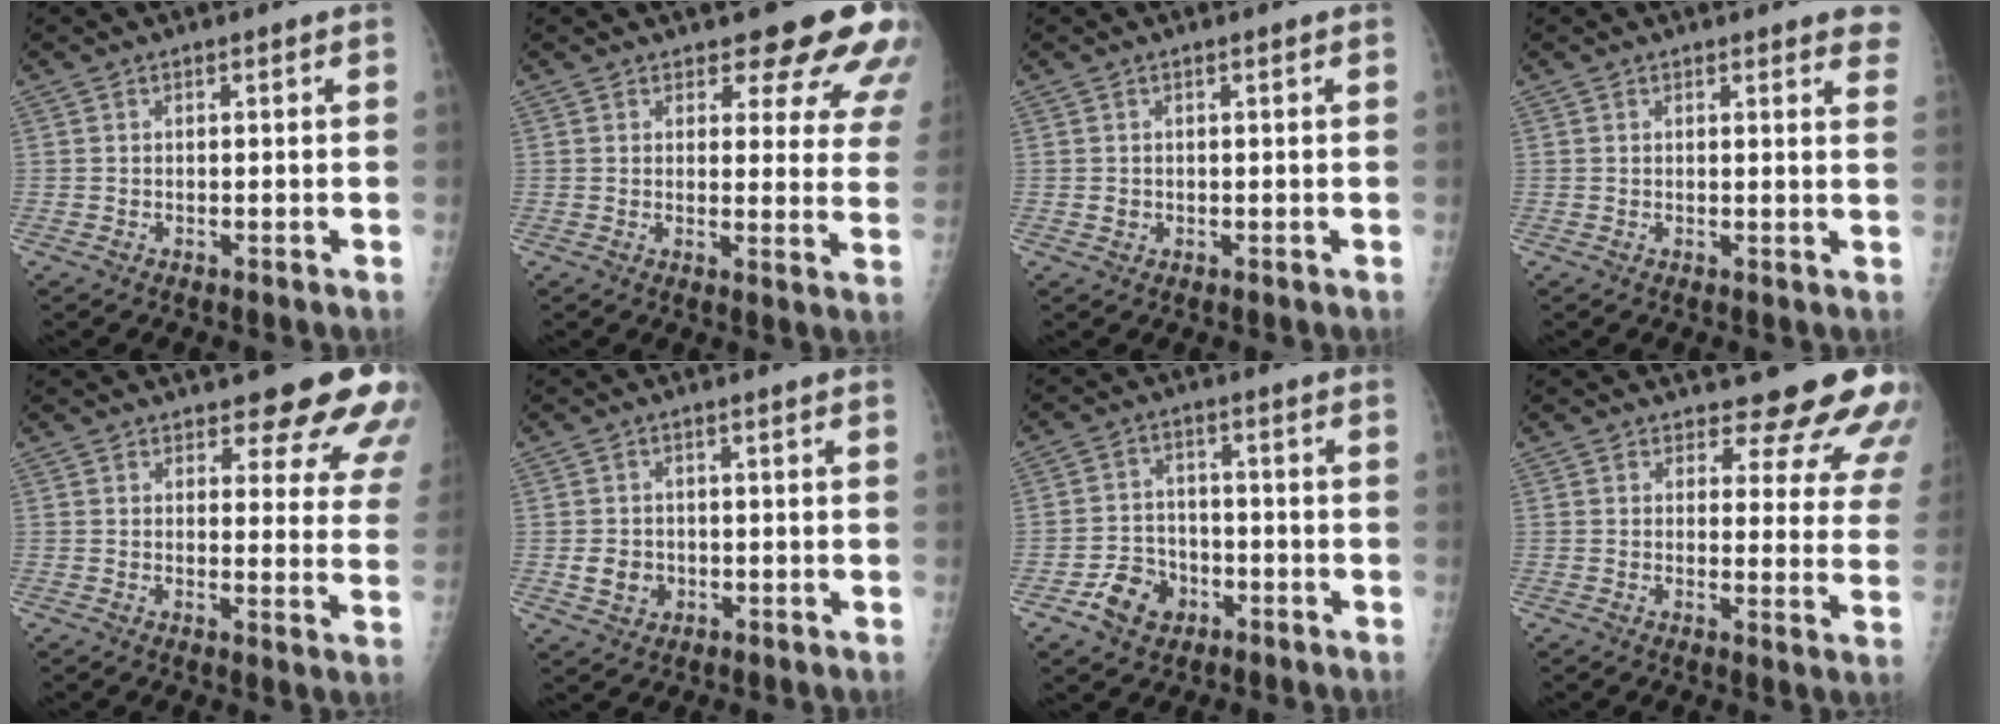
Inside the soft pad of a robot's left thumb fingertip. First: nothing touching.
{"total": 13.1, "force": [10.8, 4.5, 5.9], "torque": [-0.020, -0.068, 0.105]}
{"total": 0.8, "force": [0.1, 0.6, 0.4], "torque": [-0.002, 0.000, 0.004]}
{"total": 4.9, "force": [4.2, 1.0, 2.3], "torque": [-0.007, -0.015, 0.030]}
{"total": 13.6, "force": [10.6, 4.5, 7.2], "torque": [-0.038, -0.061, 0.107]}
{"total": 3.8, "force": [-0.6, 3.3, 1.8], "torque": [-0.017, 0.003, -0.003]}
{"total": 7.4, "force": [-3.8, 5.4, 3.2], "torque": [-0.039, 0.026, -0.065]}
{"total": 12.9, "force": [11.8, 4.0, 3.3], "torque": [0.008, -0.094, 0.115]}